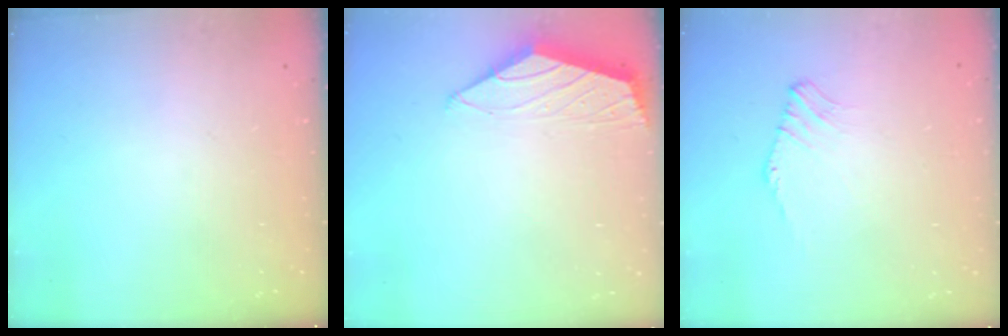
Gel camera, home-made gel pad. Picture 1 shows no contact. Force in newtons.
{"total": 1.5, "press": 1.5, "slide": 0.4}
{"total": 1.8, "press": 1.7, "slide": 0.5}